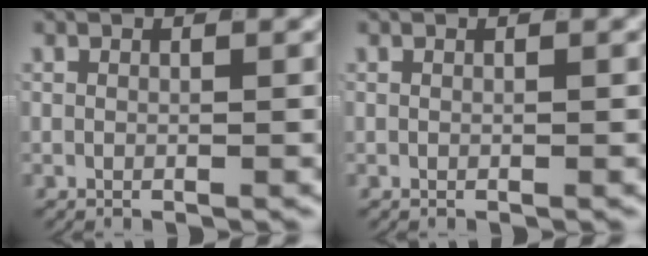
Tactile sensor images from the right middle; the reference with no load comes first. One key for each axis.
{"total": 0.0}